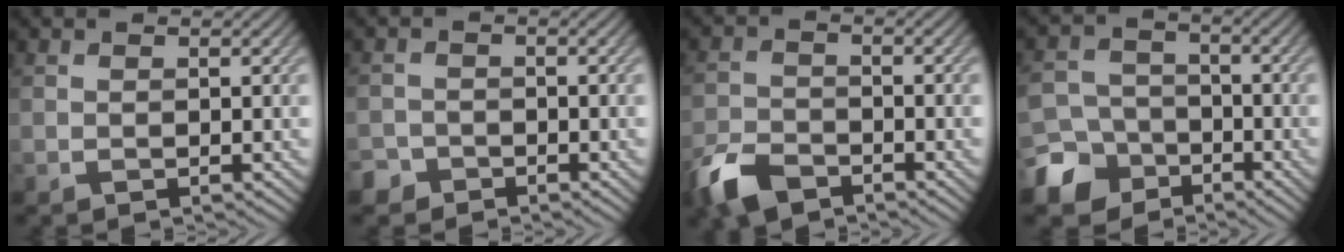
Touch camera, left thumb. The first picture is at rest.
{"total": 2.5, "force": [-1.8, 1.7, 0.1], "torque": [0.000, 0.002, -0.040]}
{"total": 6.4, "force": [-4.7, 3.0, 3.1], "torque": [-0.073, -0.009, -0.101]}
{"total": 8.6, "force": [-5.3, 6.2, 2.6], "torque": [-0.069, -0.019, -0.112]}